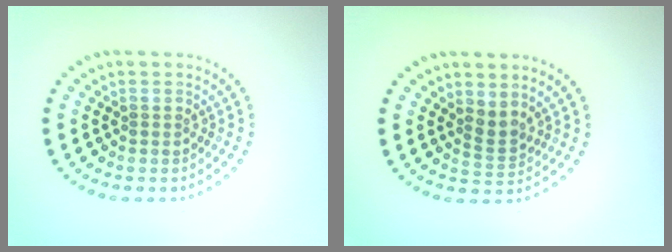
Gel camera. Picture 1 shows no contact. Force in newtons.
{"total": 1.7, "press": 1.2, "slide": 1.2}